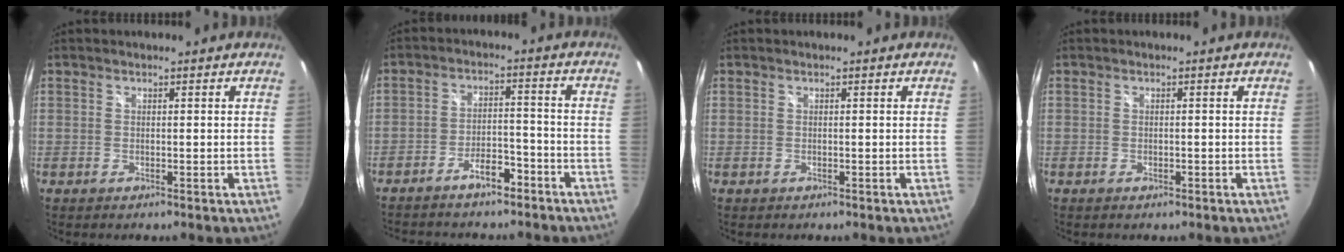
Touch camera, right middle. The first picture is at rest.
{"total": 7.8, "force": [-6.3, 2.9, 3.6], "torque": [-0.079, 0.020, -0.093]}
{"total": 0.0}
{"total": 0.7, "force": [-0.5, 0.5, 0.2], "torque": [-0.004, -0.002, -0.009]}